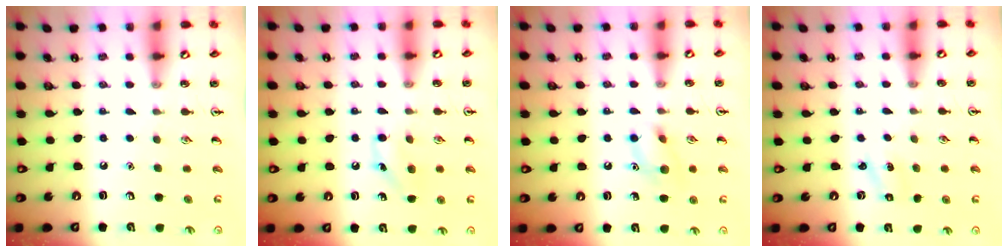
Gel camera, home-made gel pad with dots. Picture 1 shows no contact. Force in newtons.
{"total": 7.4, "press": 7.1, "slide": 2.0}
{"total": 8.9, "press": 8.9, "slide": 1.1}
{"total": 1.4, "press": 1.3, "slide": 0.6}